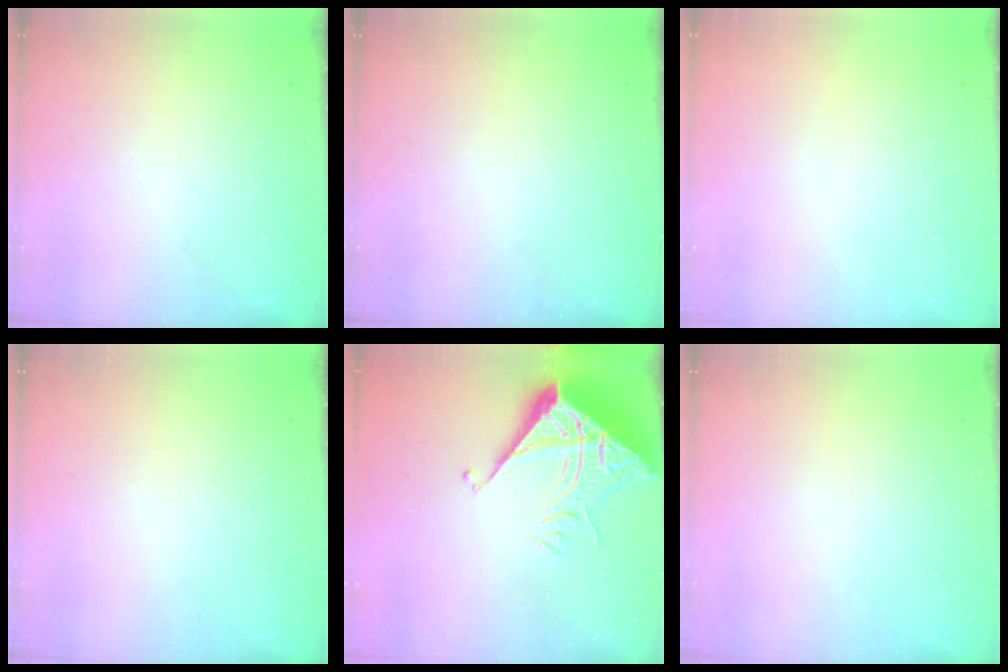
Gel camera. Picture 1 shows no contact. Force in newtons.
{"total": 0.0}
{"total": 1.5, "press": 1.5, "slide": 0.1}
{"total": 0.0}
{"total": 11.2, "press": 11.2, "slide": 0.9}
{"total": 0.0}